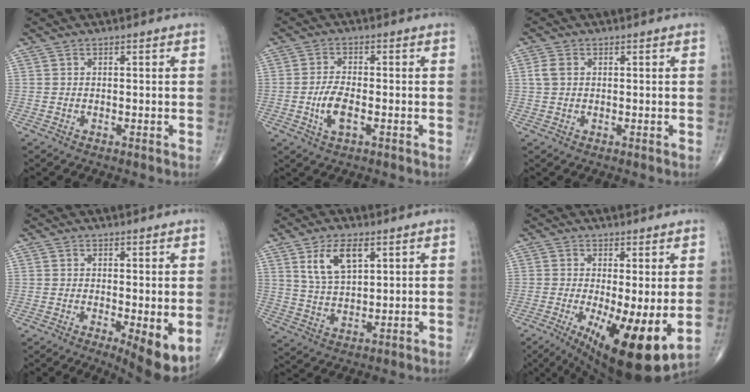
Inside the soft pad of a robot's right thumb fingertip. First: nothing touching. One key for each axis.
{"total": 5.3, "fx": -1.5, "fy": 2.2, "fz": 4.6, "tx": -0.092, "ty": 0.005, "tz": -0.028}
{"total": 2.4, "fx": 0.5, "fy": 1.8, "fz": 1.6, "tx": -0.040, "ty": 0.007, "tz": 0.009}
{"total": 7.8, "fx": -1.0, "fy": 2.0, "fz": 7.5, "tx": -0.113, "ty": -0.024, "tz": -0.014}
{"total": 8.5, "fx": 3.9, "fy": 4.1, "fz": 6.4, "tx": -0.107, "ty": -0.016, "tz": 0.080}
{"total": 14.0, "fx": -2.7, "fy": 3.7, "fz": 13.2, "tx": -0.203, "ty": -0.027, "tz": -0.029}